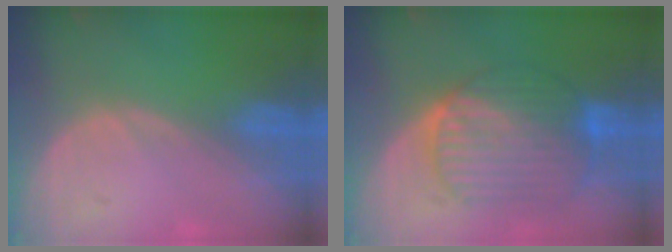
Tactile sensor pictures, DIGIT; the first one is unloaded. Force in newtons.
{"total": 10.3, "press": 10.3, "slide": 0.8}